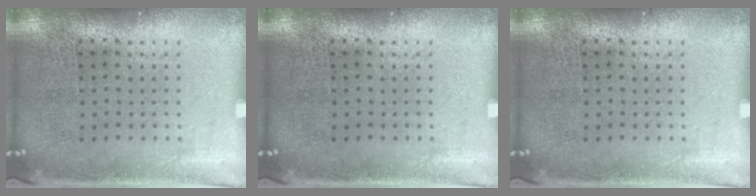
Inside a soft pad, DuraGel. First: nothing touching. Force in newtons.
{"total": 0.0}
{"total": 0.0}